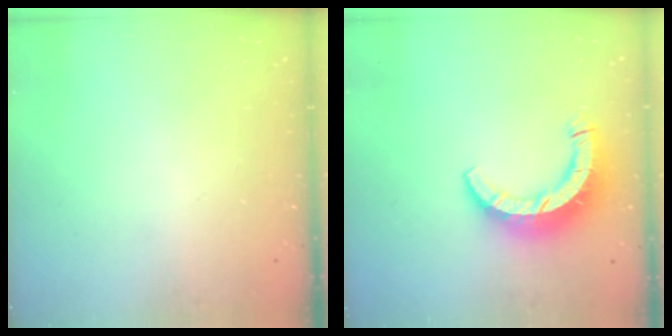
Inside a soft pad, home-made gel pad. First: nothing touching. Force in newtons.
{"total": 9.6, "press": 9.6, "slide": 1.0}